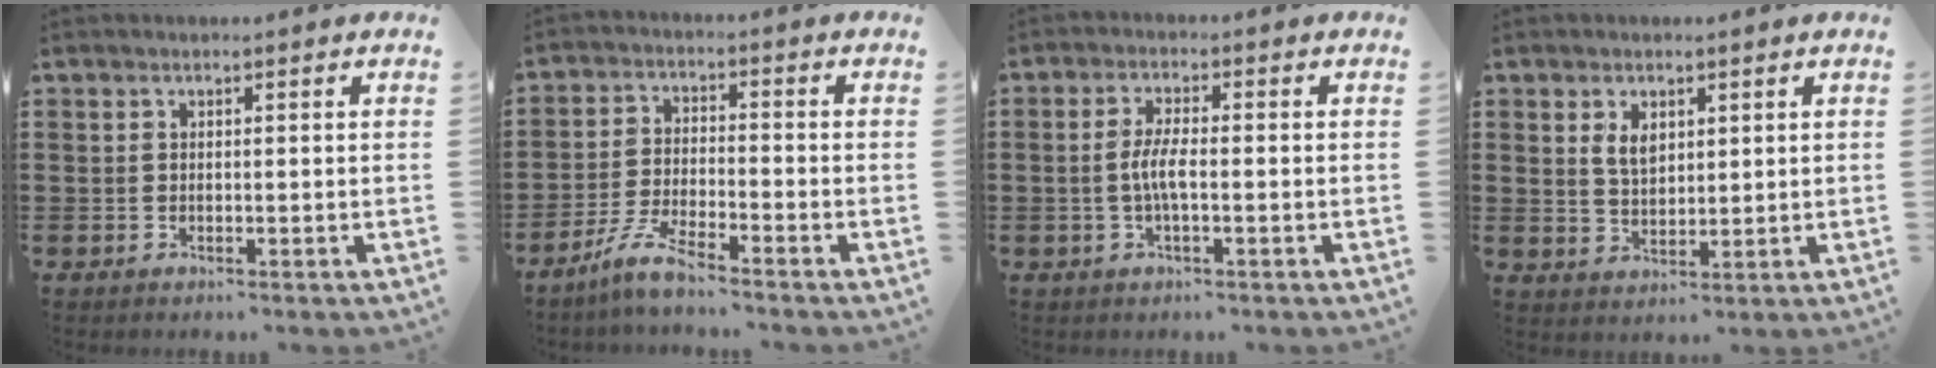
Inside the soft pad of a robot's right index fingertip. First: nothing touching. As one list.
[{"total": 5.7, "force": [-4.7, 0.2, 3.2], "torque": [-0.085, -0.010, -0.096]}, {"total": 3.9, "force": [-0.8, 0.8, 3.8], "torque": [-0.089, -0.007, -0.022]}, {"total": 3.5, "force": [1.7, 2.0, 2.3], "torque": [-0.050, 0.008, 0.030]}]